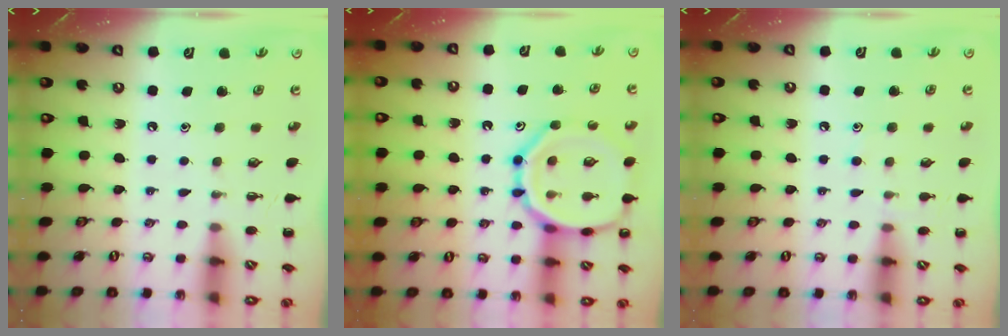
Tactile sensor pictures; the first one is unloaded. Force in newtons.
{"total": 16.9, "press": 16.8, "slide": 1.7}
{"total": 5.7, "press": 5.3, "slide": 2.1}